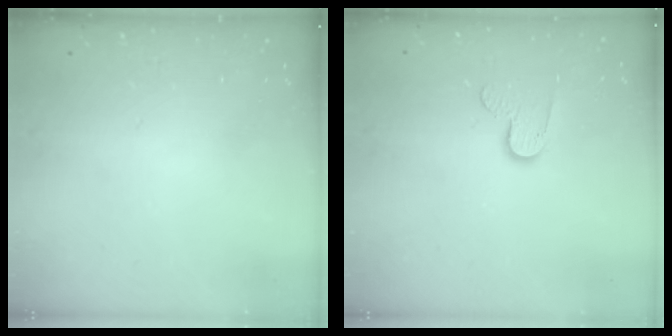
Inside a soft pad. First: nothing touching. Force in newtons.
{"total": 7.4, "press": 7.4, "slide": 0.3}